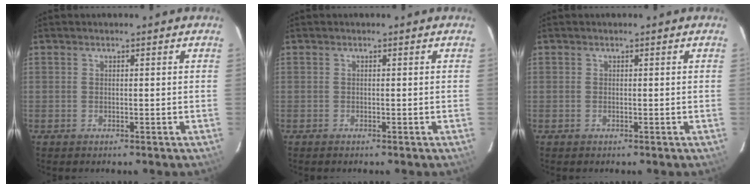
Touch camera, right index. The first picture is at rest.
{"total": 0.0}
{"total": 0.0}